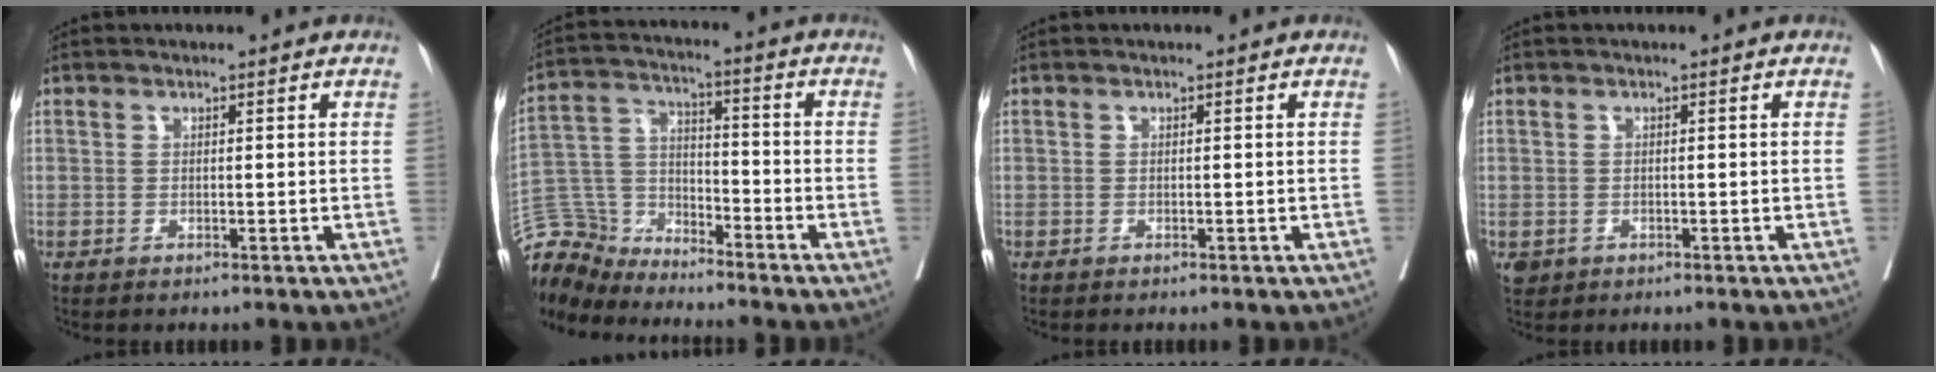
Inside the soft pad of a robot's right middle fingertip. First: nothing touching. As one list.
[{"total": 9.5, "force": [-9.3, 1.9, -0.4], "torque": [-0.001, 0.027, -0.187]}, {"total": 0.0}, {"total": 1.4, "force": [-0.6, 1.1, 0.6], "torque": [-0.014, 0.000, -0.002]}]